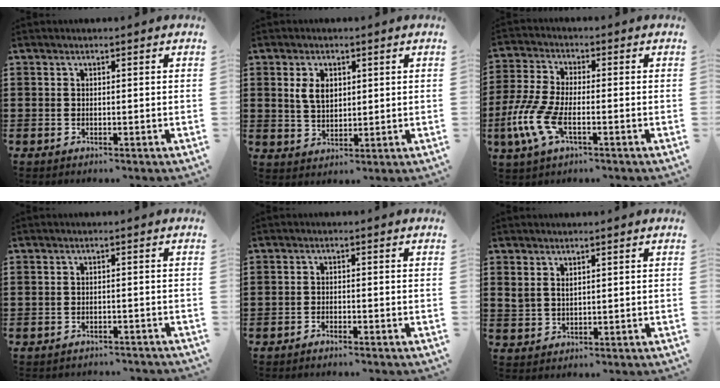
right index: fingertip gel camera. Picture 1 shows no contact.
{"total": 4.0, "force": [1.2, 2.6, 2.9], "torque": [-0.064, 0.010, 0.020]}
{"total": 8.3, "force": [-3.1, 3.5, 6.8], "torque": [-0.185, -0.019, -0.066]}
{"total": 1.2, "force": [-1.2, 0.2, 0.0], "torque": [-0.005, 0.002, -0.024]}
{"total": 1.0, "force": [-1.0, 0.0, 0.0], "torque": [-0.002, 0.004, -0.021]}
{"total": 1.8, "force": [1.5, 0.8, 0.4], "torque": [-0.012, 0.003, 0.031]}